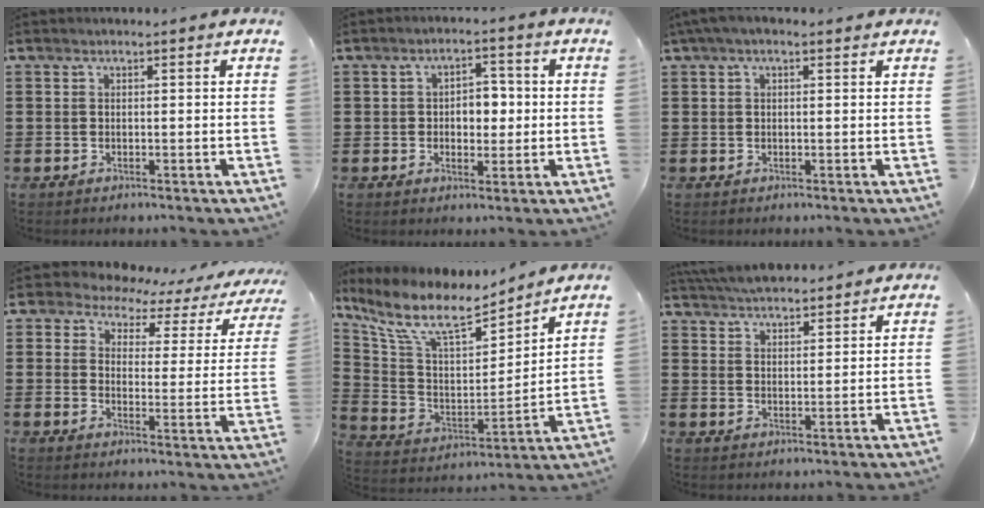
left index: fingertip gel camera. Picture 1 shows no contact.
{"total": 4.6, "force": [-0.2, 3.1, 3.5], "torque": [-0.060, 0.005, -0.013]}
{"total": 1.7, "force": [0.5, 0.7, 1.5], "torque": [-0.028, 0.006, 0.009]}
{"total": 4.7, "force": [3.9, 2.4, 1.2], "torque": [-0.042, -0.022, 0.062]}
{"total": 10.9, "force": [8.3, 3.5, 6.1], "torque": [-0.153, -0.043, 0.142]}
{"total": 4.8, "force": [4.7, 0.4, 0.8], "torque": [-0.029, -0.012, 0.089]}